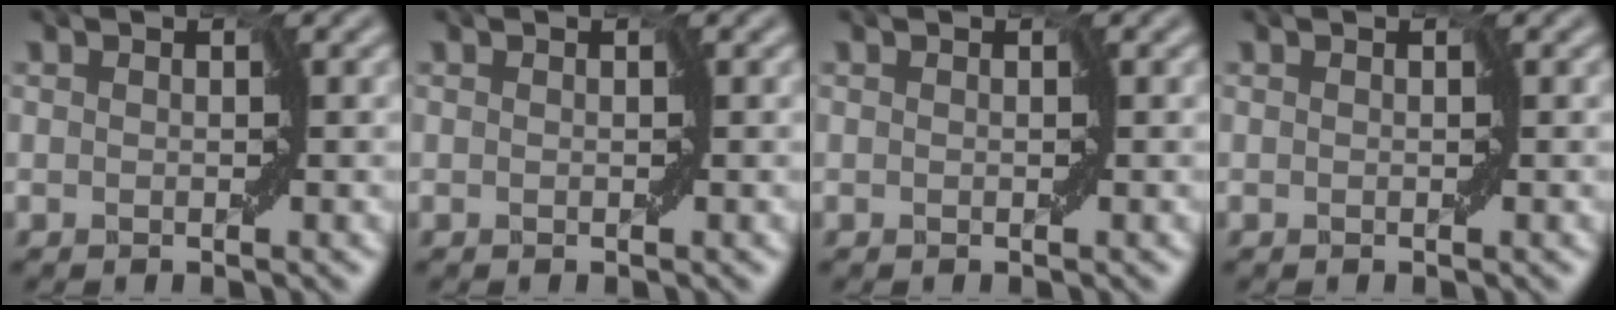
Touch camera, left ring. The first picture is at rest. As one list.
[{"total": 0.0}, {"total": 0.0}, {"total": 0.0}]